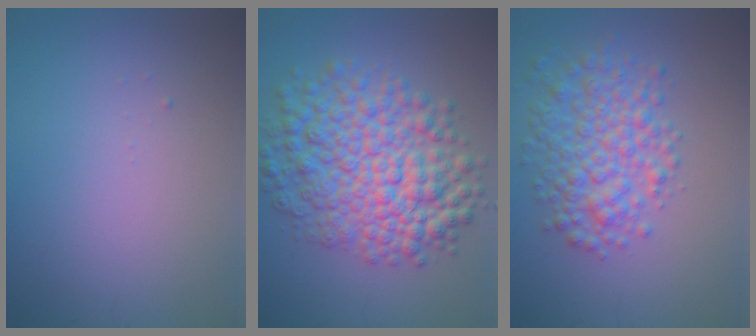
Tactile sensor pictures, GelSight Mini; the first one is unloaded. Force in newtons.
{"total": 9.4, "press": 9.4, "slide": 0.2}
{"total": 5.2, "press": 5.2, "slide": 0.1}